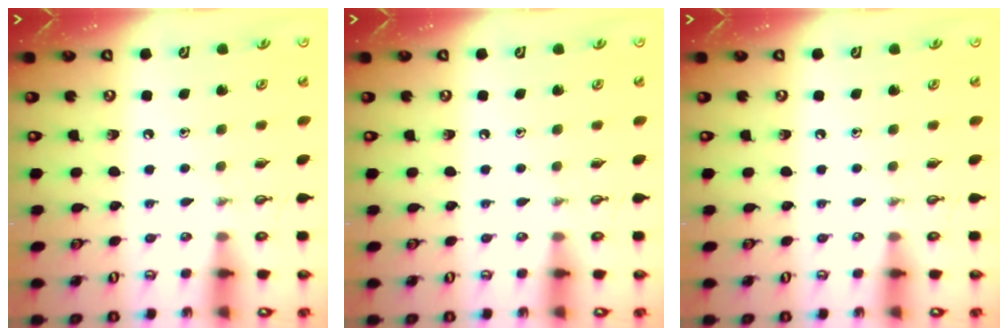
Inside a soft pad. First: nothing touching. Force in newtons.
{"total": 0.0}
{"total": 0.0}